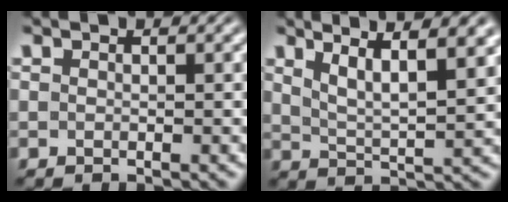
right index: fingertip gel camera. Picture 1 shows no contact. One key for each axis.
{"total": 5.7, "fx": 3.1, "fy": 2.0, "fz": 4.3, "tx": -0.058, "ty": -0.002, "tz": 0.050}